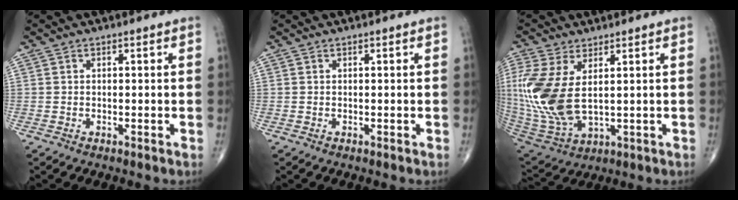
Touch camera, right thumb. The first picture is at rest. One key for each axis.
{"total": 0.0}
{"total": 16.6, "fx": 2.3, "fy": 8.5, "fz": 14.0, "tx": -0.336, "ty": -0.021, "tz": 0.064}